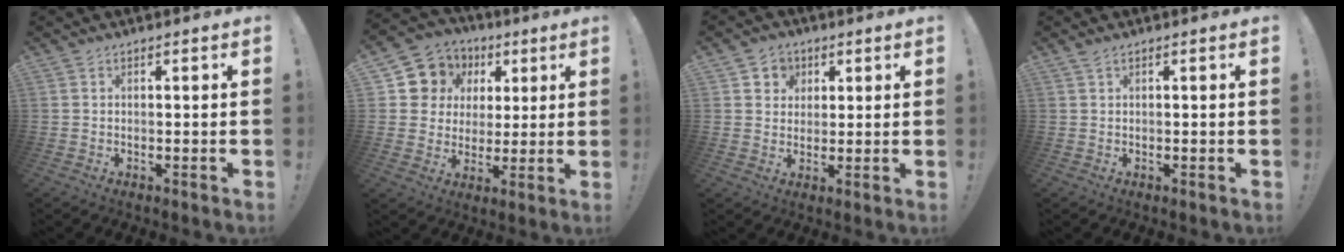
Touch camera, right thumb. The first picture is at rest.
{"total": 9.8, "force": [2.9, 9.2, 1.8], "torque": [-0.031, -0.016, 0.065]}
{"total": 5.7, "force": [2.0, 5.2, 0.9], "torque": [-0.009, -0.012, 0.039]}
{"total": 1.1, "force": [0.9, 0.3, 0.5], "torque": [-0.006, -0.001, 0.015]}